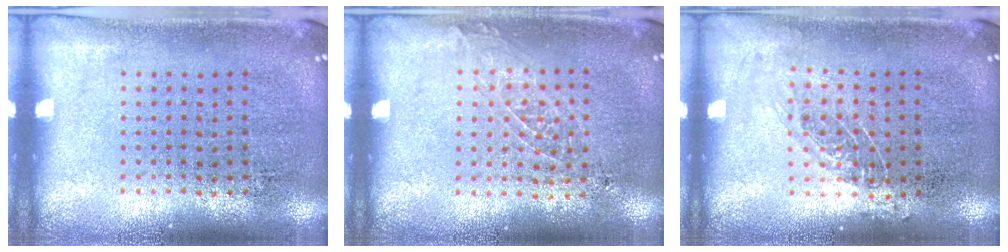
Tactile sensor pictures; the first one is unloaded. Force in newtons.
{"total": 0.9, "press": 0.9, "slide": 0.2}
{"total": 0.9, "press": 0.8, "slide": 0.4}